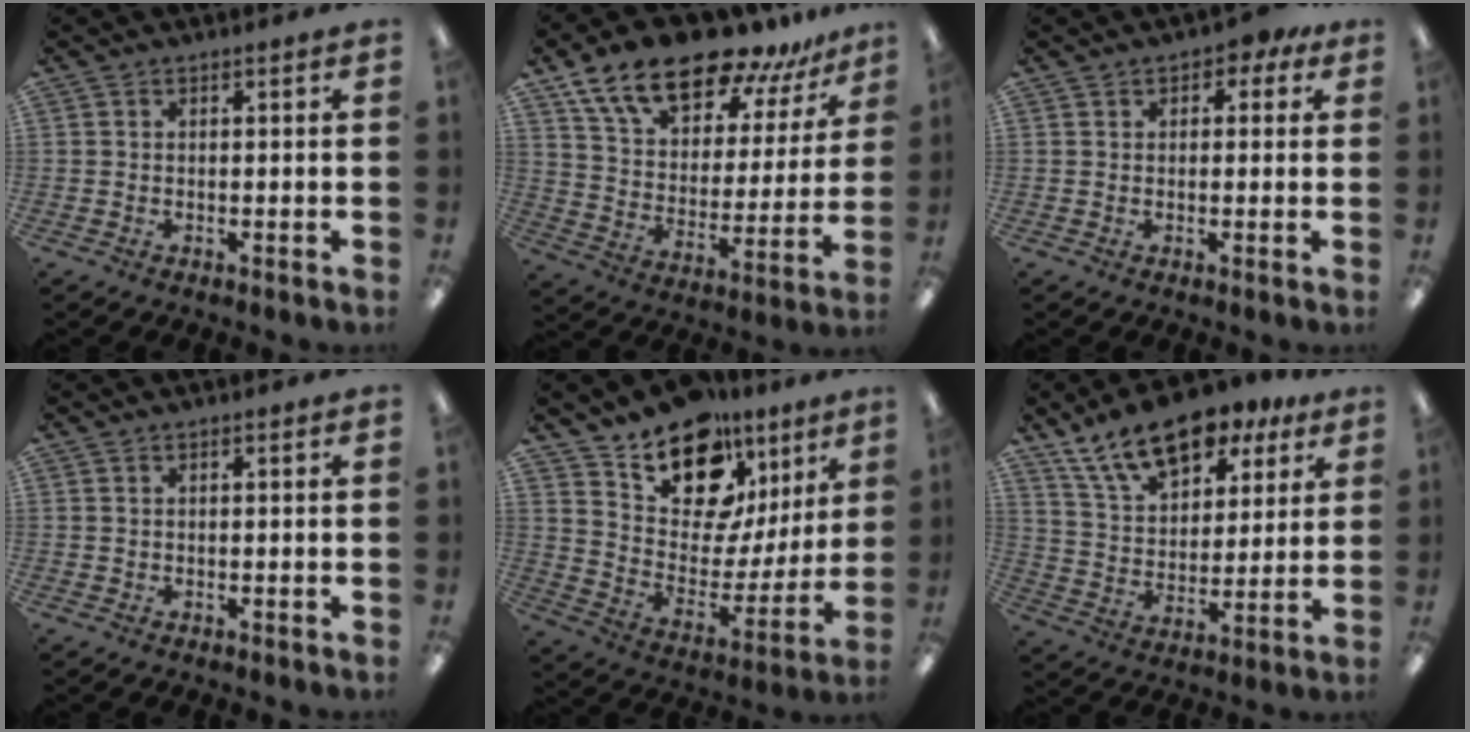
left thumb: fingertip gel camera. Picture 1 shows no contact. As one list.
[{"total": 19.8, "force": [15.3, 8.2, 9.6], "torque": [-0.175, -0.096, 0.269]}, {"total": 2.5, "force": [1.0, 1.7, 1.4], "torque": [-0.015, 0.000, 0.014]}, {"total": 0.0}, {"total": 17.4, "force": [12.7, 9.4, 7.2], "torque": [-0.127, -0.094, 0.232]}, {"total": 16.9, "force": [11.8, 8.3, 8.7], "torque": [-0.146, -0.057, 0.212]}]